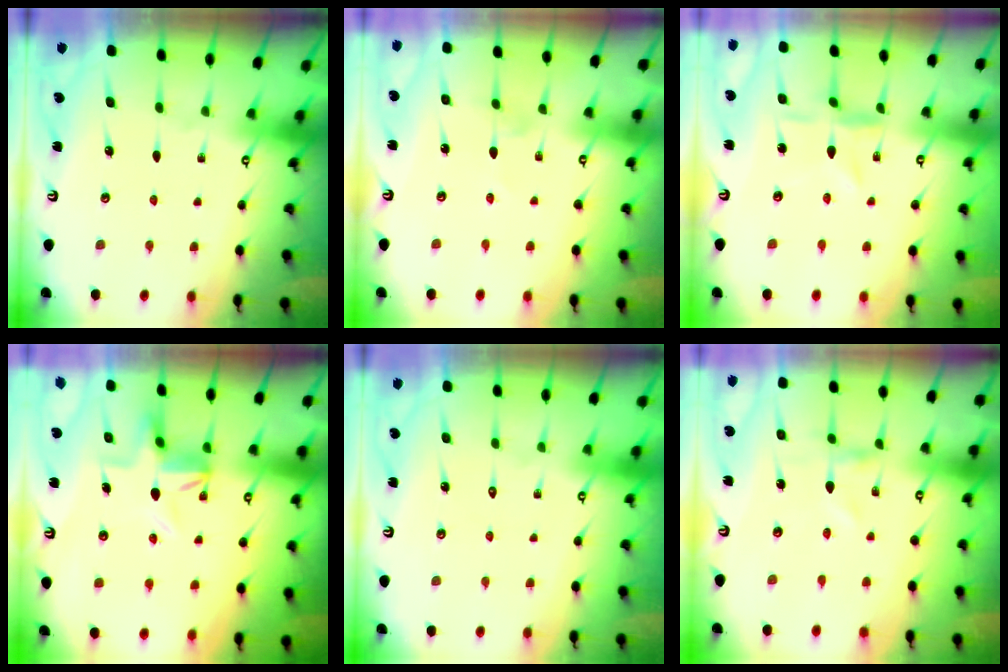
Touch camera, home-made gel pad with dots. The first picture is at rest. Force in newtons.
{"total": 0.0}
{"total": 4.3, "press": 4.3, "slide": 0.4}
{"total": 6.6, "press": 6.3, "slide": 2.1}
{"total": 1.7, "press": 1.7, "slide": 0.1}
{"total": 0.0}